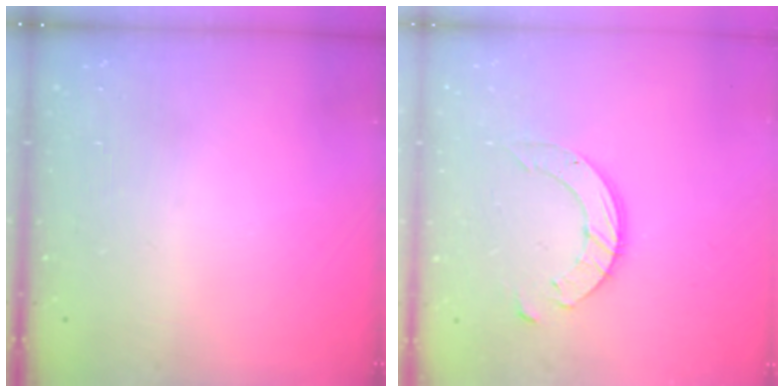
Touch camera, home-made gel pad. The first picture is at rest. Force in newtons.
{"total": 9.7, "press": 9.6, "slide": 0.8}